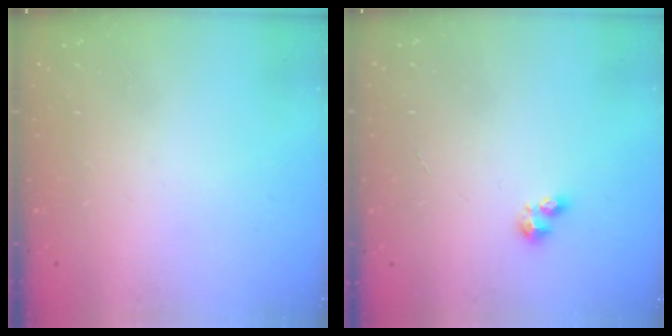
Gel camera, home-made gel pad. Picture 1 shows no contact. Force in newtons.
{"total": 2.5, "press": 2.5, "slide": 0.4}